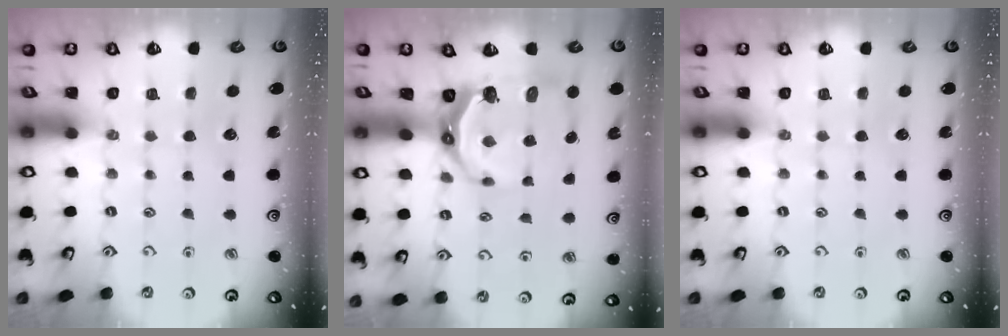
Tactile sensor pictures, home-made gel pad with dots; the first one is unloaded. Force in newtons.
{"total": 8.2, "press": 7.2, "slide": 3.8}
{"total": 0.0}